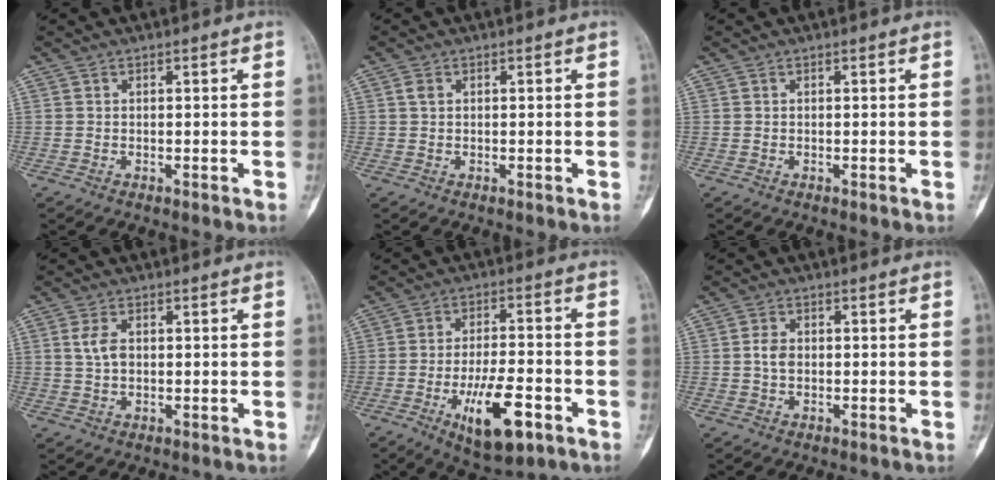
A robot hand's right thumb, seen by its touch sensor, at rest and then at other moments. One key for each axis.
{"total": 1.2, "fx": 0.4, "fy": 0.9, "fz": 0.7, "tx": -0.008, "ty": 0.003, "tz": 0.006}
{"total": 0.0}
{"total": 3.9, "fx": 0.8, "fy": 2.4, "fz": 2.9, "tx": -0.058, "ty": 0.003, "tz": 0.015}
{"total": 13.1, "fx": -5.4, "fy": 5.2, "fz": 10.8, "tx": -0.175, "ty": 0.020, "tz": -0.078}
{"total": 2.7, "fx": 0.0, "fy": 1.9, "fz": 1.9, "tx": -0.031, "ty": 0.003, "tz": -0.004}